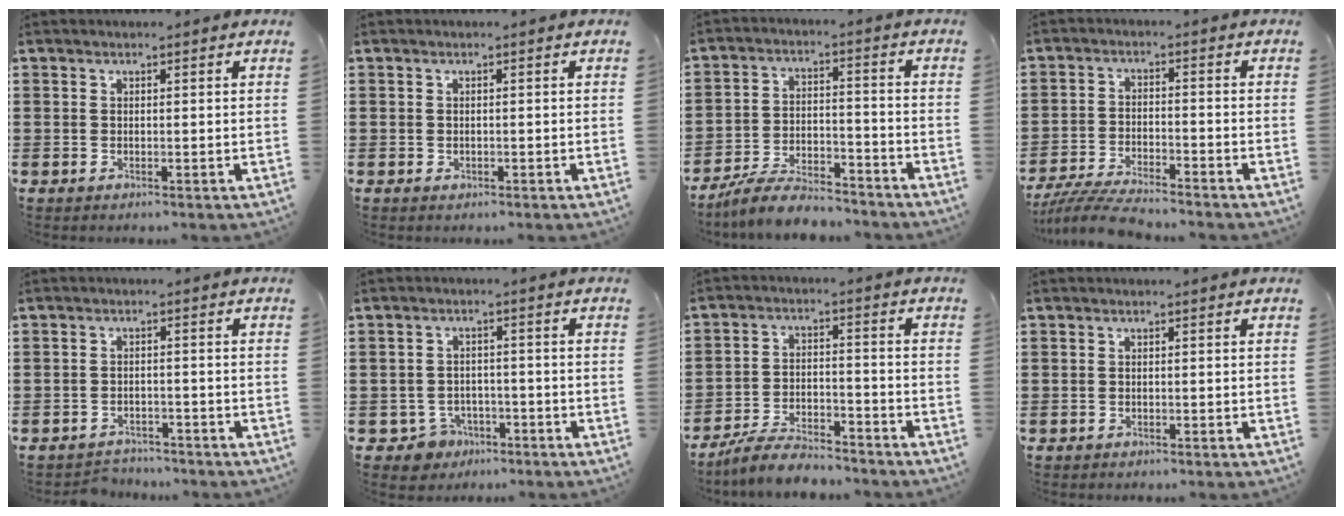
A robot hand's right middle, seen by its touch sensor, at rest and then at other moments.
{"total": 0.6, "force": [-0.3, 0.5, 0.2], "torque": [-0.005, 0.001, -0.006]}
{"total": 7.6, "force": [-7.1, 1.3, 2.4], "torque": [-0.049, 0.011, -0.138]}
{"total": 5.7, "force": [-5.5, 0.3, 1.5], "torque": [-0.043, -0.007, -0.112]}
{"total": 2.7, "force": [-2.6, 0.6, -0.2], "torque": [-0.005, -0.001, -0.058]}
{"total": 4.0, "force": [-3.1, 2.4, 0.8], "torque": [-0.036, 0.002, -0.066]}
{"total": 6.8, "force": [-6.4, 1.0, 2.0], "torque": [-0.040, 0.007, -0.123]}
{"total": 0.7, "force": [-0.7, 0.3, 0.0], "torque": [-0.002, 0.001, -0.015]}